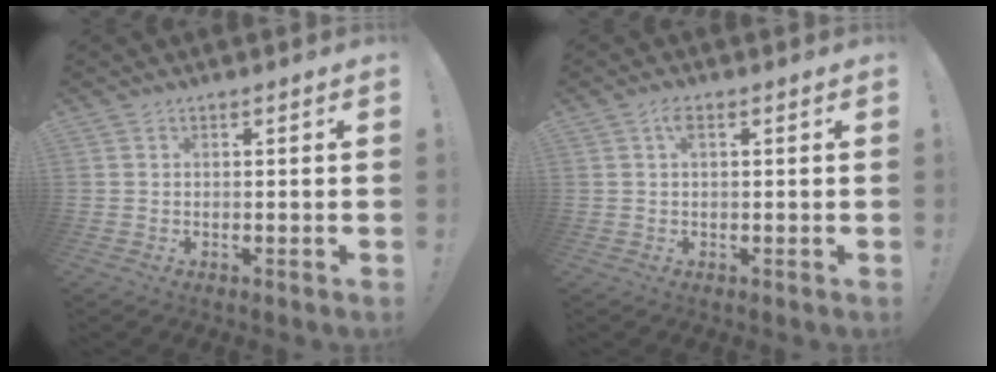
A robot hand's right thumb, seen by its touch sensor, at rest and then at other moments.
{"total": 2.4, "force": [0.6, 0.9, 2.1], "torque": [-0.043, 0.007, 0.009]}